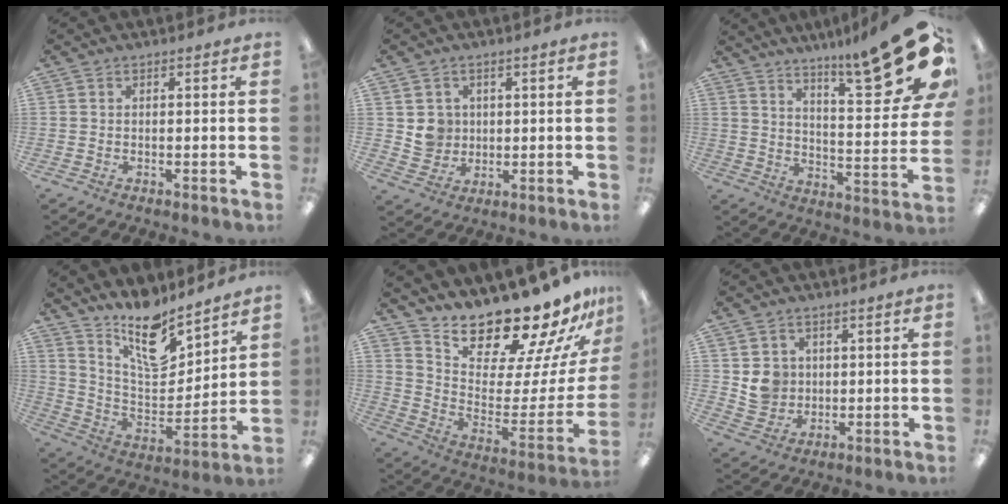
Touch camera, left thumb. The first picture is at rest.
{"total": 6.1, "force": [1.4, 5.9, 0.9], "torque": [-0.013, 0.004, 0.029]}
{"total": 22.4, "force": [14.6, 4.4, 16.4], "torque": [-0.225, -0.102, 0.226]}
{"total": 15.5, "force": [12.0, 5.7, 7.9], "torque": [-0.134, -0.086, 0.212]}
{"total": 17.6, "force": [16.7, 2.8, 4.9], "torque": [-0.077, -0.162, 0.277]}
{"total": 6.2, "force": [1.8, 5.8, 1.1], "torque": [-0.018, 0.004, 0.036]}